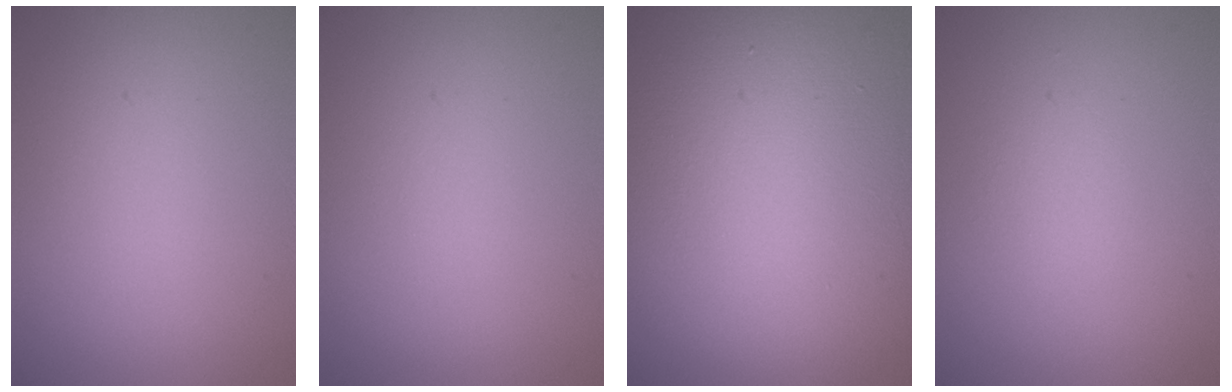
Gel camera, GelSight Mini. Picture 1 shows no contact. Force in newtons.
{"total": 0.0}
{"total": 20.7, "press": 20.7, "slide": 0.9}
{"total": 1.0, "press": 1.0, "slide": 0.0}